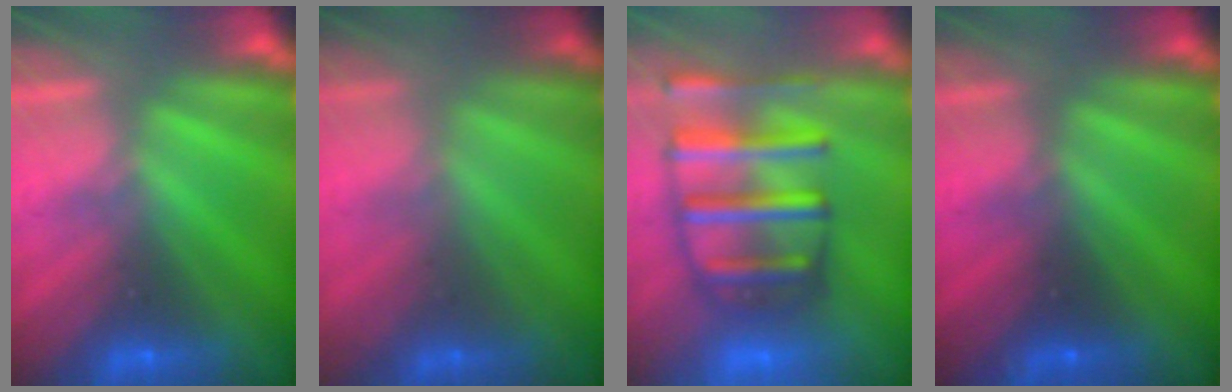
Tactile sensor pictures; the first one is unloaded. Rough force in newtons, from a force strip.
{"total": 1.8}
{"total": 7.0}
{"total": 2.3}